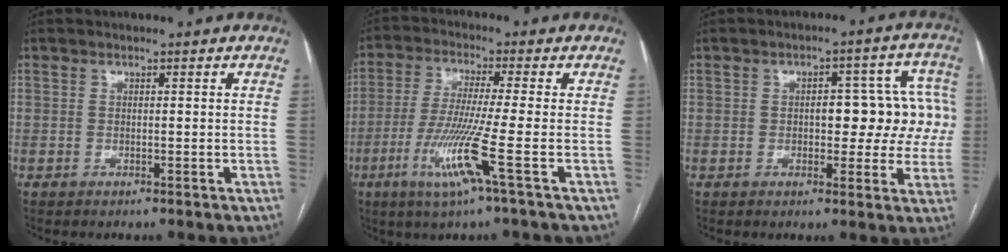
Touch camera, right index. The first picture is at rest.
{"total": 9.9, "force": [-3.8, -1.4, 9.0], "torque": [-0.182, -0.026, -0.081]}
{"total": 11.0, "force": [0.4, 5.2, 9.7], "torque": [-0.096, 0.042, 0.008]}